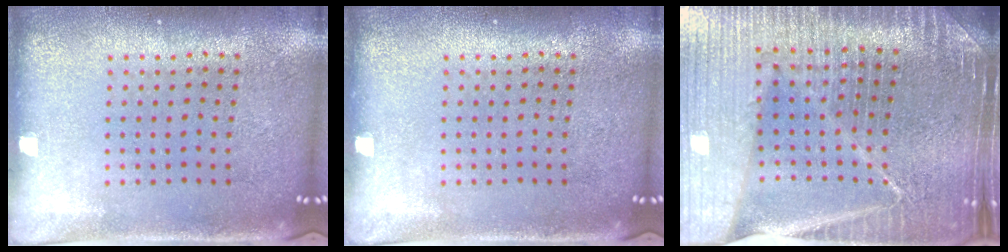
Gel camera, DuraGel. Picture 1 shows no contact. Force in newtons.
{"total": 0.0}
{"total": 5.6, "press": 5.0, "slide": 2.4}